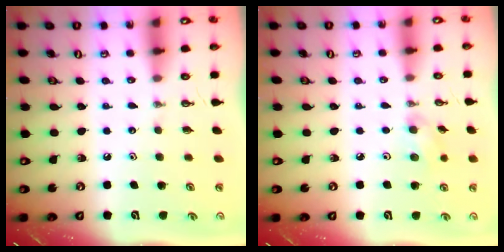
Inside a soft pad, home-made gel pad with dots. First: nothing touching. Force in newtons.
{"total": 5.9, "press": 5.1, "slide": 3.0}